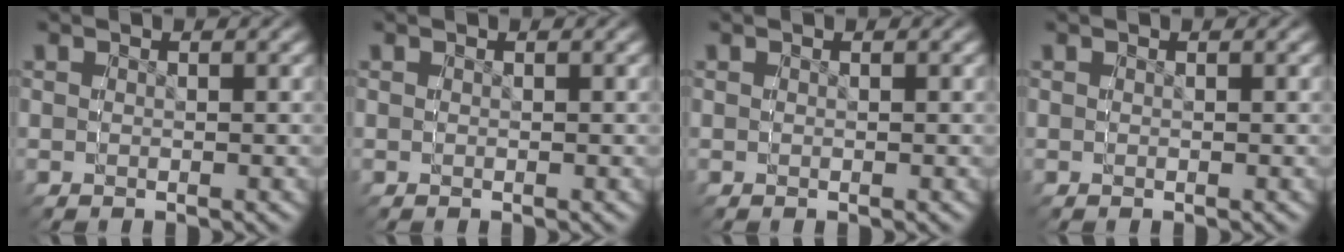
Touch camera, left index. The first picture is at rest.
{"total": 0.0}
{"total": 0.0}
{"total": 0.0}